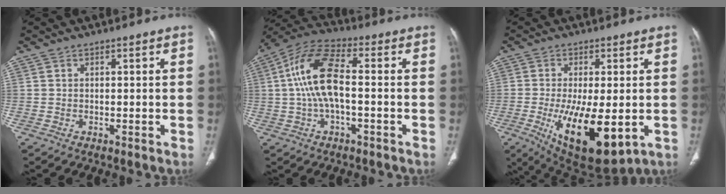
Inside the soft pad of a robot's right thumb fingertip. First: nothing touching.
{"total": 12.3, "force": [-0.1, 5.0, 11.2], "torque": [-0.239, 0.035, -0.007]}
{"total": 15.7, "force": [-3.6, 6.0, 14.0], "torque": [-0.239, -0.026, -0.037]}